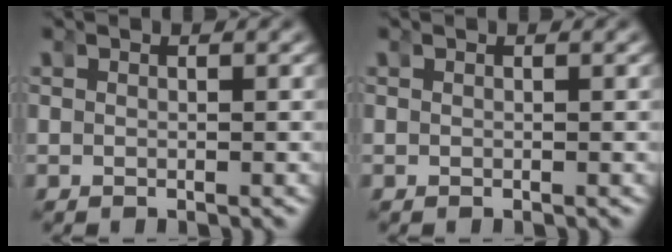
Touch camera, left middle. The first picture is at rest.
{"total": 0.0}